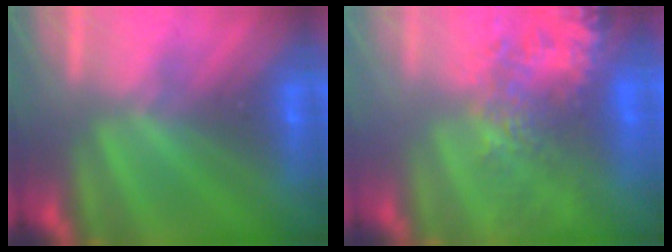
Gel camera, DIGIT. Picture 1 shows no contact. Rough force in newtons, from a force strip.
{"total": 6.9}